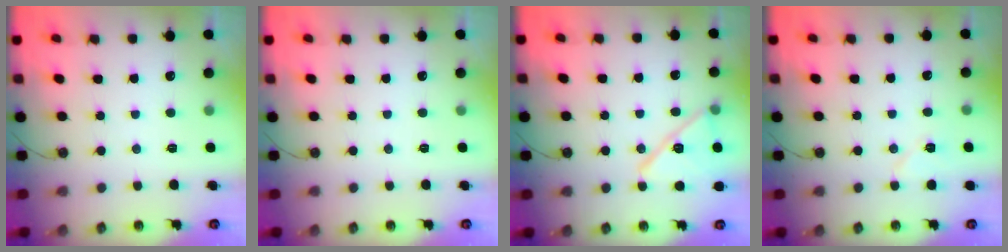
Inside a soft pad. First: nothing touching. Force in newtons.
{"total": 0.0}
{"total": 16.1, "press": 13.2, "slide": 9.3}
{"total": 7.4, "press": 6.0, "slide": 4.2}